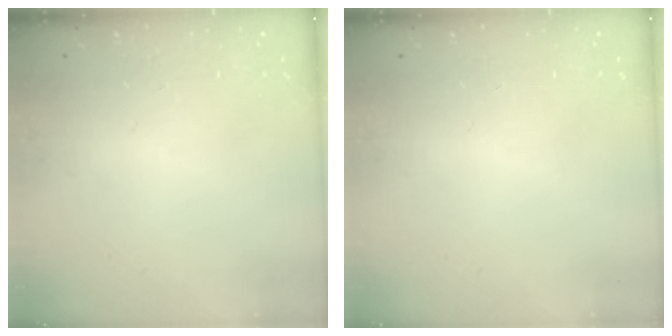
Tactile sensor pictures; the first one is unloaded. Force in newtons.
{"total": 0.0}